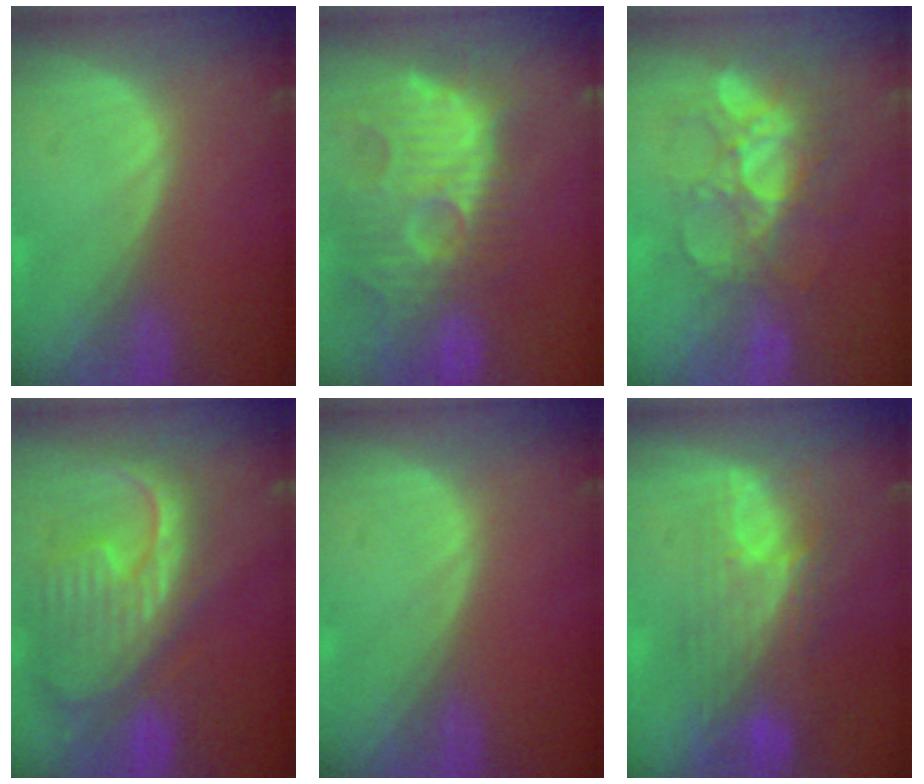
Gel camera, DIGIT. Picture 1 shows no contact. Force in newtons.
{"total": 14.1, "press": 12.4, "slide": 6.7}
{"total": 9.6, "press": 8.5, "slide": 4.4}
{"total": 12.5, "press": 10.7, "slide": 6.5}
{"total": 0.0}
{"total": 9.8, "press": 8.3, "slide": 5.1}